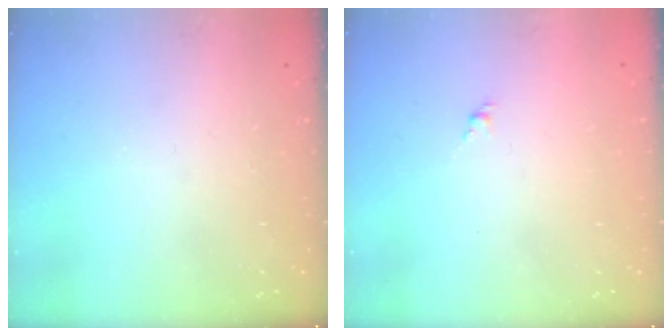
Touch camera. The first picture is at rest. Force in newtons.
{"total": 1.6, "press": 1.5, "slide": 0.6}